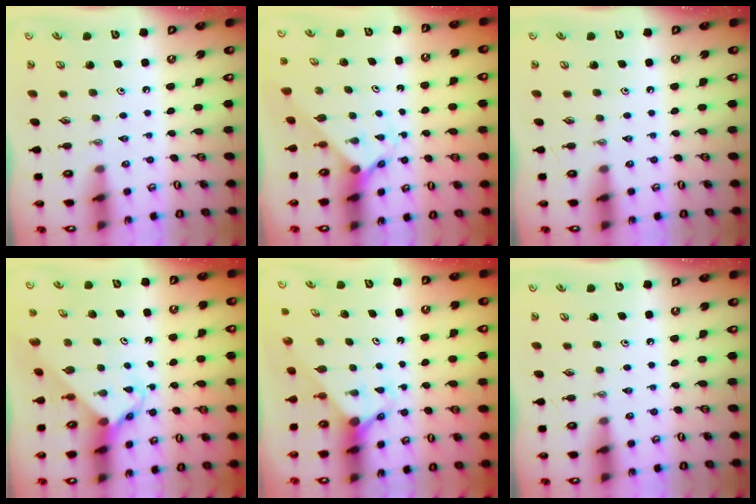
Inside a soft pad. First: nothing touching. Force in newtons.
{"total": 2.1, "press": 2.1, "slide": 0.1}
{"total": 0.0}
{"total": 2.5, "press": 2.5, "slide": 0.2}
{"total": 2.9, "press": 2.9, "slide": 0.0}
{"total": 0.0}